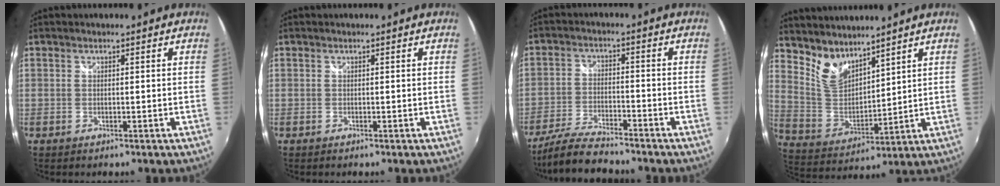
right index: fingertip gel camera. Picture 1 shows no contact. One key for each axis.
{"total": 0.0}
{"total": 9.2, "fx": -8.1, "fy": 2.1, "fz": 3.8, "tx": -0.103, "ty": -0.008, "tz": -0.154}
{"total": 9.1, "fx": 7.5, "fy": 3.7, "fz": 3.6, "tx": -0.070, "ty": -0.004, "tz": 0.156}